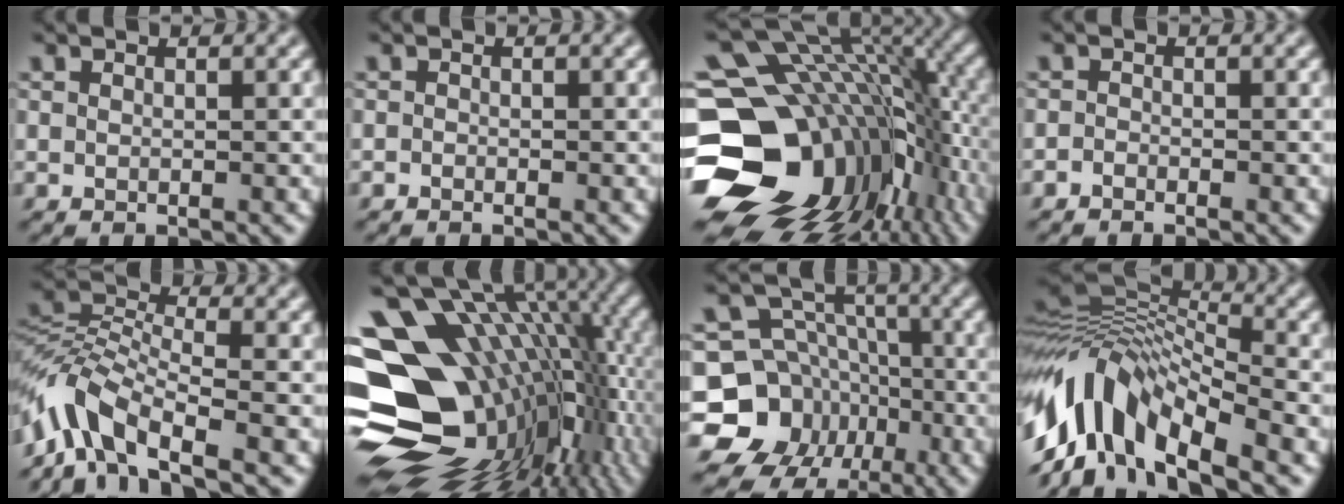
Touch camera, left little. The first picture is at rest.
{"total": 0.6, "force": [-0.5, 0.2, 0.0], "torque": [0.003, -0.005, -0.013]}
{"total": 19.4, "force": [-4.9, 14.3, 12.1], "torque": [-0.247, -0.021, -0.059]}
{"total": 0.9, "force": [-0.8, 0.3, 0.1], "torque": [0.000, -0.001, -0.020]}
{"total": 7.1, "force": [-4.8, 2.6, 4.5], "torque": [-0.087, 0.006, -0.110]}
{"total": 19.0, "force": [-1.4, 12.9, 13.9], "torque": [-0.219, -0.005, 0.000]}
{"total": 12.1, "force": [-5.7, 10.0, 3.6], "torque": [-0.074, -0.007, -0.120]}
{"total": 10.7, "force": [-5.2, 5.1, 7.8], "torque": [-0.143, 0.021, -0.118]}